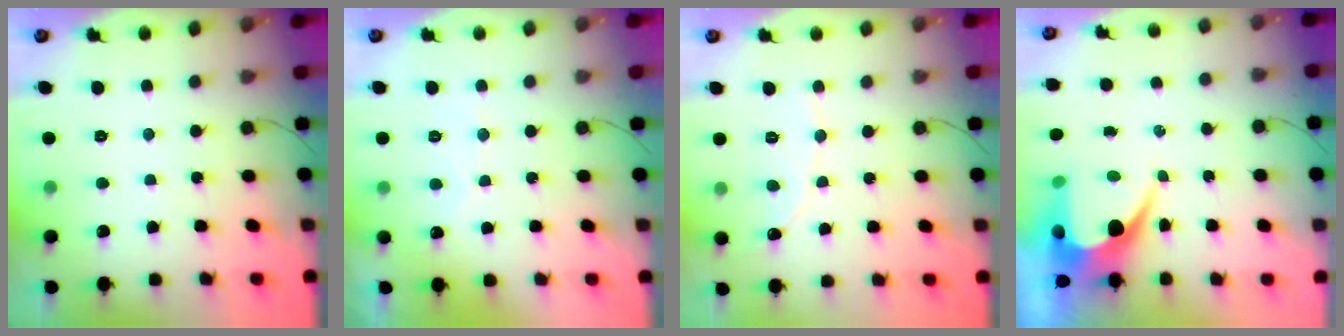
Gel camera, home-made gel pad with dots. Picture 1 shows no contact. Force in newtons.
{"total": 3.0, "press": 3.0, "slide": 0.1}
{"total": 2.3, "press": 2.3, "slide": 0.2}
{"total": 8.2, "press": 8.2, "slide": 0.4}